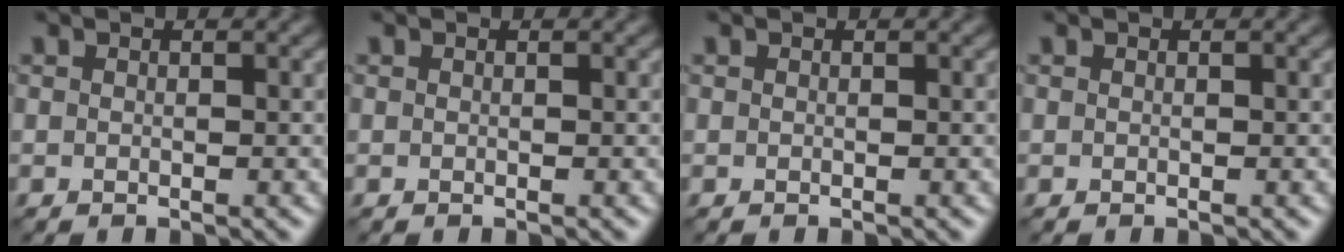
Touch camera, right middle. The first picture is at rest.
{"total": 0.0}
{"total": 0.0}
{"total": 0.0}